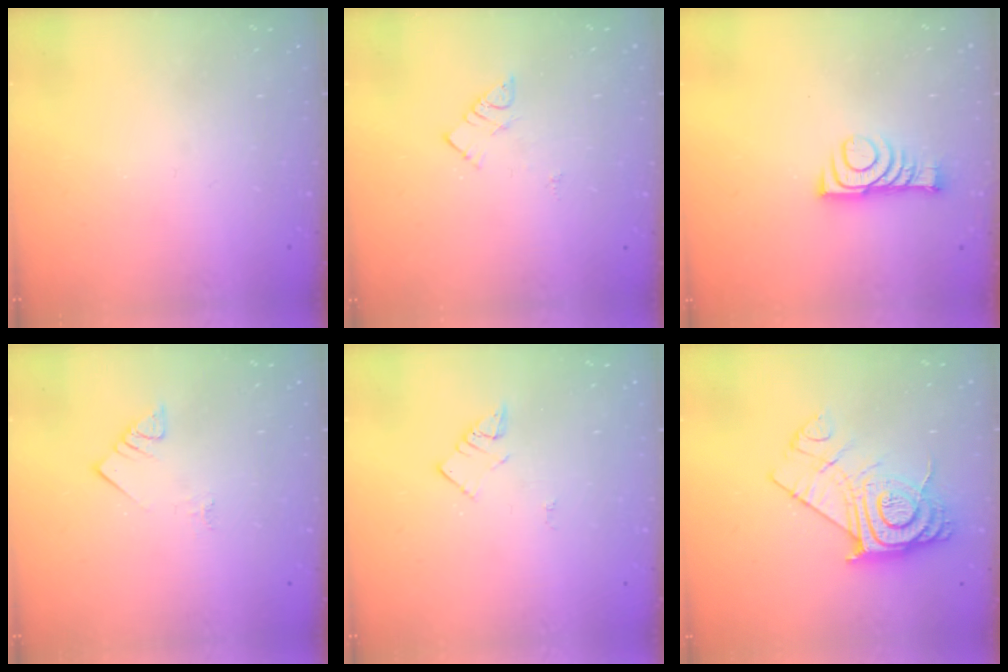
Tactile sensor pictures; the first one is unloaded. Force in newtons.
{"total": 5.6, "press": 5.6, "slide": 0.1}
{"total": 9.4, "press": 9.4, "slide": 0.9}
{"total": 3.6, "press": 3.6, "slide": 0.5}
{"total": 3.0, "press": 3.0, "slide": 0.4}
{"total": 14.6, "press": 14.5, "slide": 0.9}